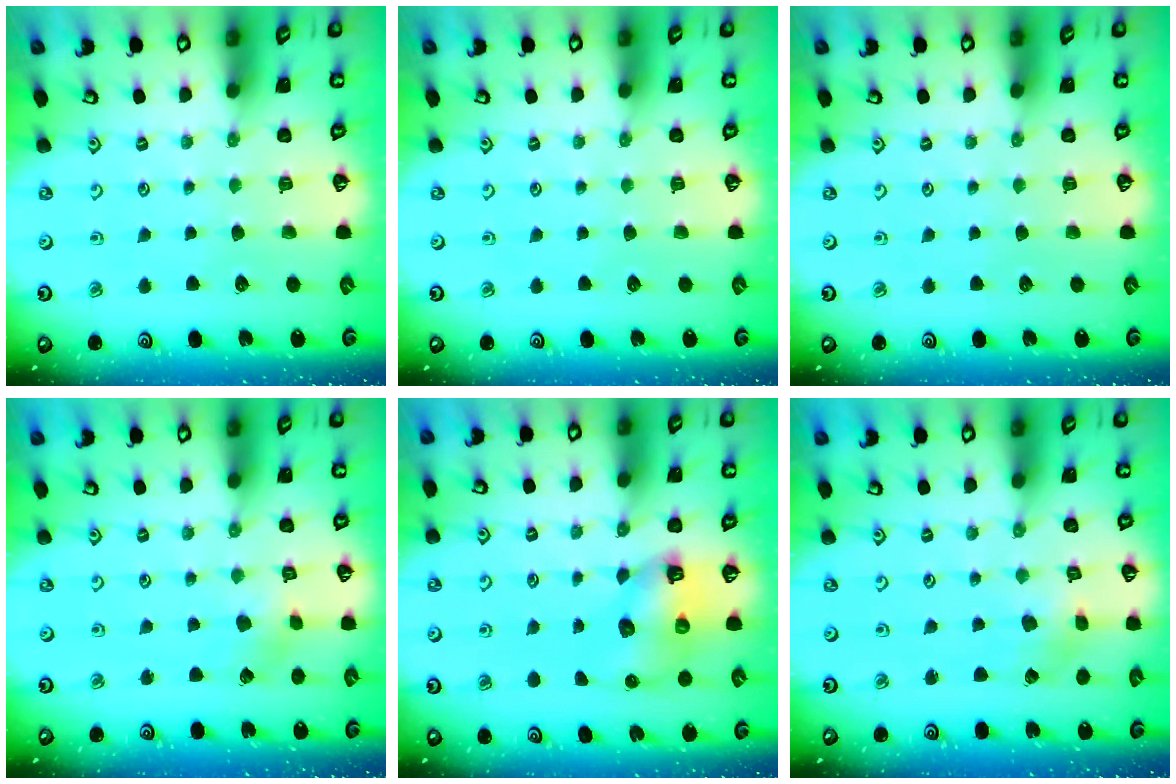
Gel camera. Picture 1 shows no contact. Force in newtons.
{"total": 0.0}
{"total": 0.0}
{"total": 2.9, "press": 2.8, "slide": 0.8}
{"total": 7.8, "press": 7.7, "slide": 1.0}
{"total": 2.2, "press": 2.2, "slide": 0.1}